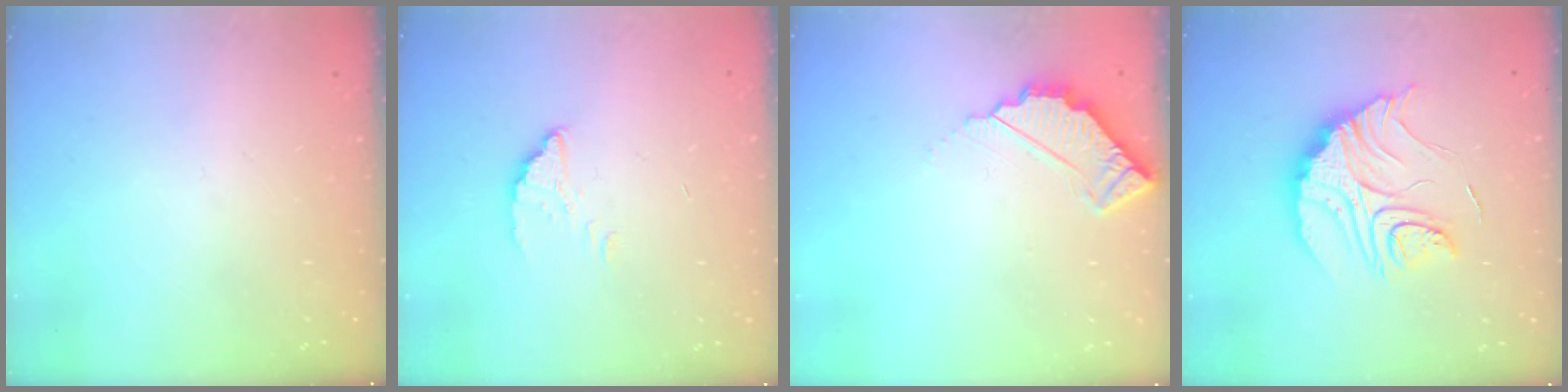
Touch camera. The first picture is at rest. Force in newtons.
{"total": 2.1, "press": 2.1, "slide": 0.2}
{"total": 3.9, "press": 3.9, "slide": 0.3}
{"total": 15.8, "press": 15.8, "slide": 1.3}